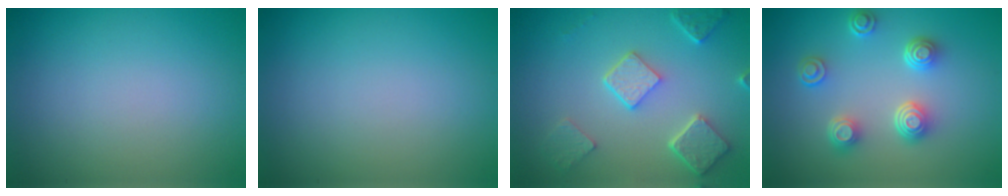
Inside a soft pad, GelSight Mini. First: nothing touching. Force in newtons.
{"total": 0.0}
{"total": 4.8, "press": 3.8, "slide": 3.0}
{"total": 4.3, "press": 3.2, "slide": 2.8}